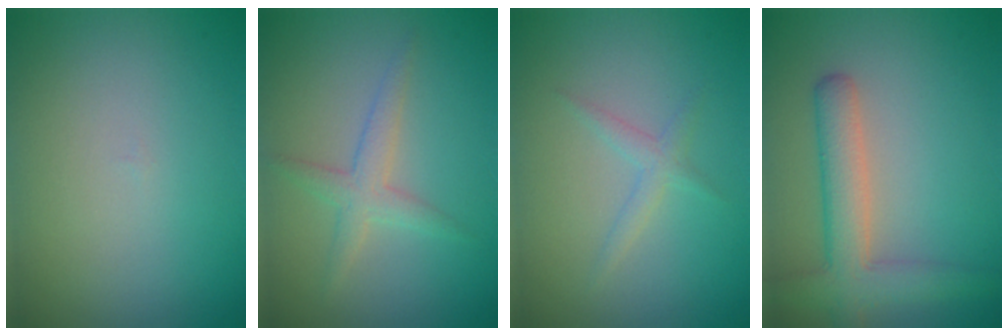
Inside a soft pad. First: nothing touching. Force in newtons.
{"total": 2.2, "press": 2.2, "slide": 0.1}
{"total": 1.3, "press": 1.3, "slide": 0.0}
{"total": 4.3, "press": 4.3, "slide": 0.3}